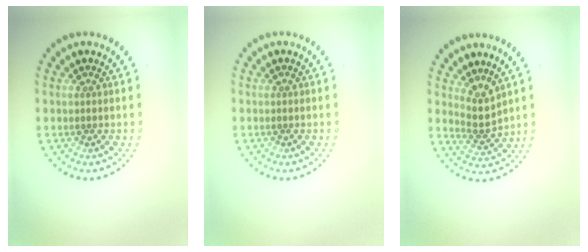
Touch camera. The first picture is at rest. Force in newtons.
{"total": 0.0}
{"total": 2.4, "press": 1.6, "slide": 1.8}